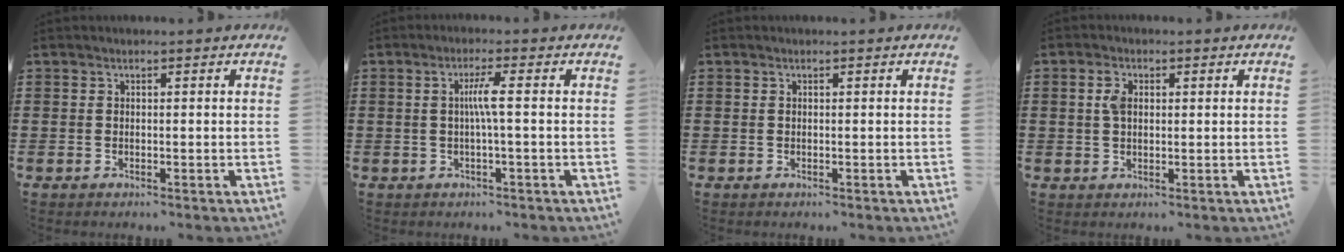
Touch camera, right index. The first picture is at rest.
{"total": 3.3, "force": [-0.1, -0.2, 3.3], "torque": [-0.062, -0.003, -0.007]}
{"total": 0.0}
{"total": 2.9, "force": [0.7, 1.6, 2.3], "torque": [-0.051, 0.008, 0.011]}